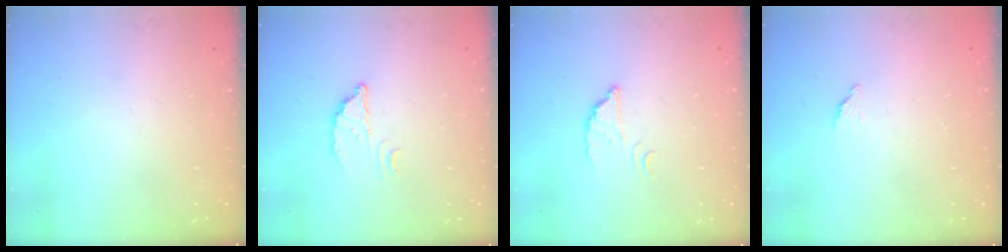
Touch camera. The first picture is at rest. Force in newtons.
{"total": 2.8, "press": 2.8, "slide": 0.2}
{"total": 2.5, "press": 2.5, "slide": 0.1}
{"total": 2.0, "press": 2.0, "slide": 0.1}